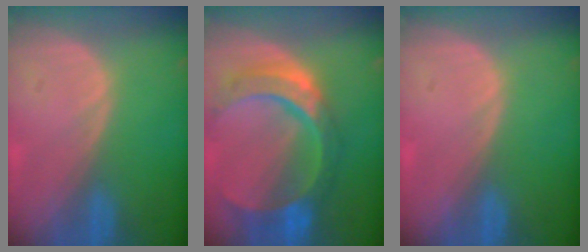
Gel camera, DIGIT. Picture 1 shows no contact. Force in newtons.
{"total": 11.0, "press": 9.2, "slide": 6.0}
{"total": 0.0}